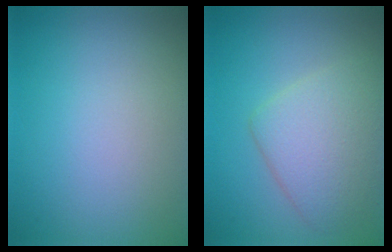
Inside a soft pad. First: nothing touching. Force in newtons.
{"total": 4.8, "press": 4.8, "slide": 0.1}